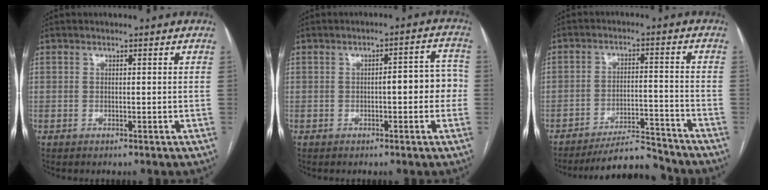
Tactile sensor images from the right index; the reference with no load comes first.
{"total": 5.7, "force": [-0.5, 1.9, 5.3], "torque": [-0.059, 0.031, -0.009]}
{"total": 8.1, "force": [-8.0, 0.9, 1.1], "torque": [-0.009, 0.014, -0.134]}